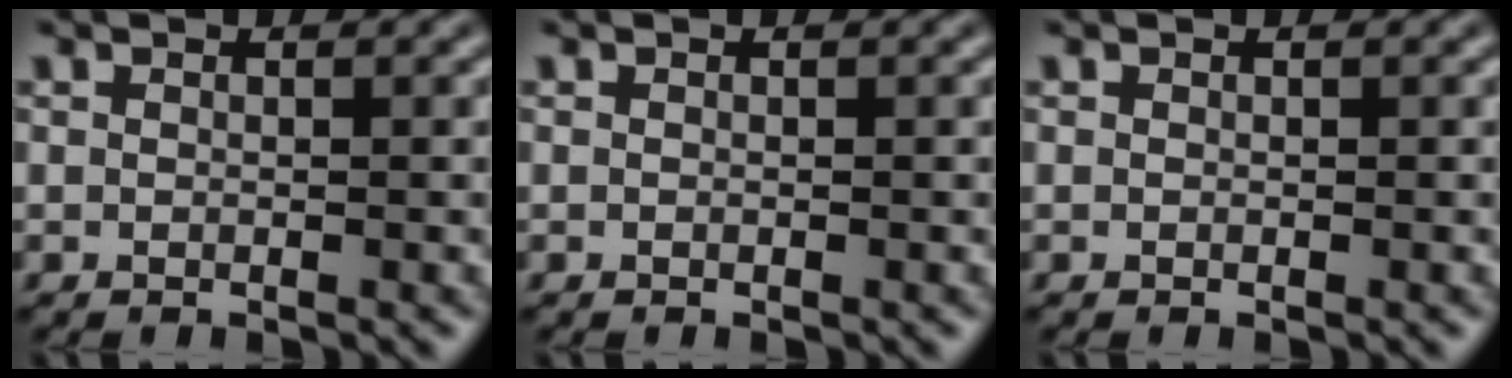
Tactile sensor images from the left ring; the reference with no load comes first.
{"total": 0.0}
{"total": 0.0}